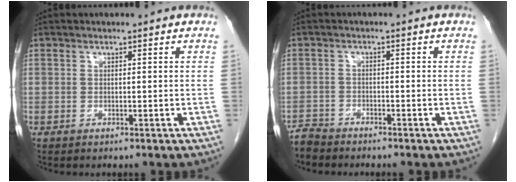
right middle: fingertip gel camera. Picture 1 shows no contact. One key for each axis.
{"total": 2.7, "fx": -2.7, "fy": 0.6, "fz": -0.1, "tx": 0.006, "ty": -0.007, "tz": -0.051}